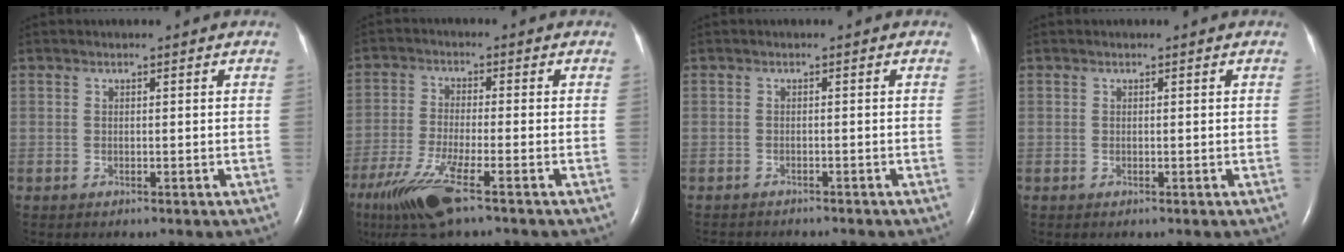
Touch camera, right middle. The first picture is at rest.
{"total": 11.2, "force": [-7.0, 1.4, 8.6], "torque": [-0.177, -0.030, -0.129]}
{"total": 5.7, "force": [-5.2, 1.2, 1.8], "torque": [-0.025, -0.007, -0.070]}
{"total": 0.0}